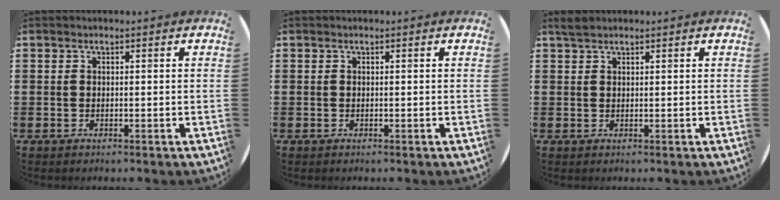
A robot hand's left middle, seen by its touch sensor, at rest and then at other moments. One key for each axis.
{"total": 0.0}
{"total": 1.4, "fx": 1.3, "fy": 0.2, "fz": 0.4, "tx": -0.011, "ty": 0.002, "tz": 0.024}